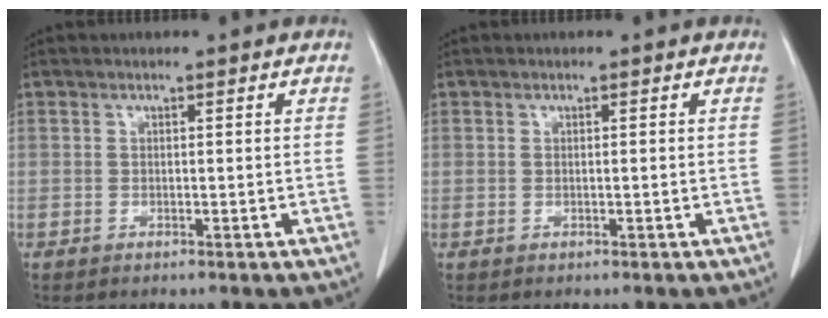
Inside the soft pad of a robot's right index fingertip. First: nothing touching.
{"total": 0.6, "force": [-0.1, 0.3, 0.5], "torque": [-0.017, 0.003, 0.002]}